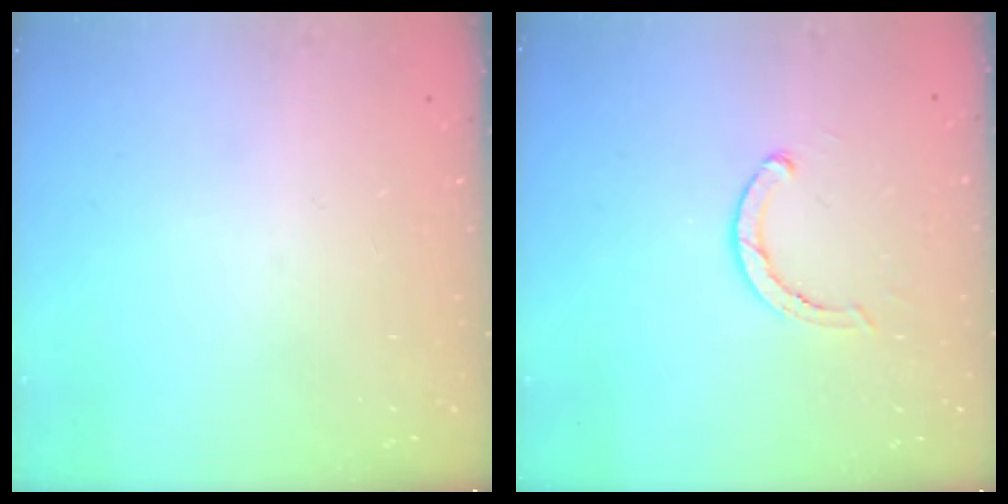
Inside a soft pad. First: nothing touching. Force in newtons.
{"total": 2.8, "press": 2.8, "slide": 0.2}